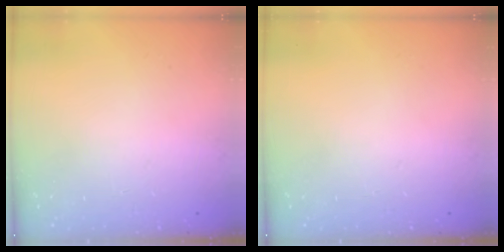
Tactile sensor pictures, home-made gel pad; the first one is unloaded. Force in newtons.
{"total": 0.0}